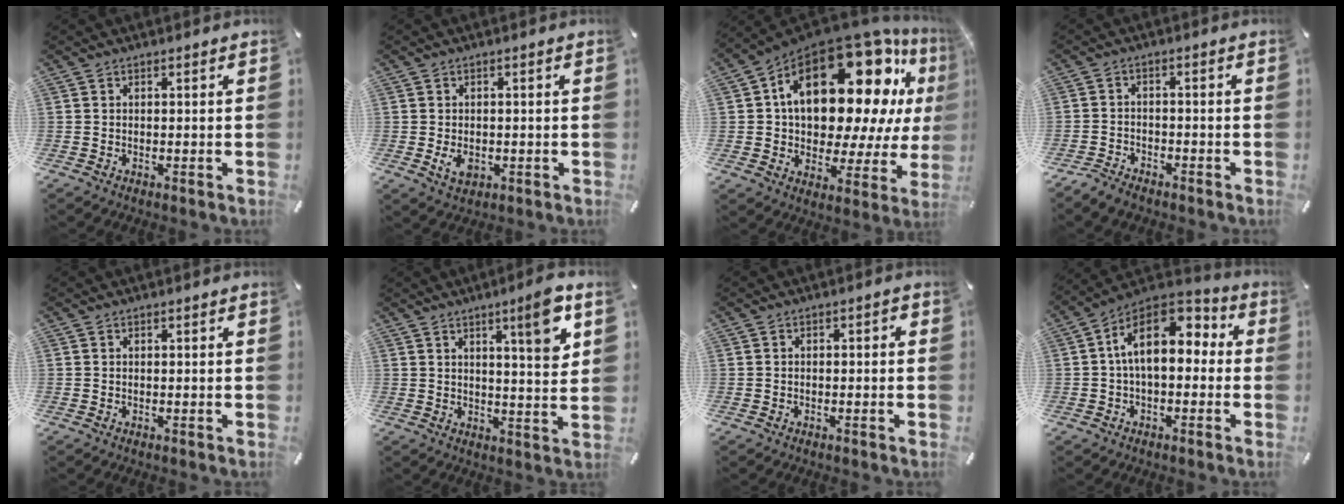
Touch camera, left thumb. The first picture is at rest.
{"total": 3.4, "force": [-0.8, 2.4, 2.3], "torque": [-0.046, -0.004, -0.018]}
{"total": 27.1, "force": [11.3, 14.0, 20.2], "torque": [-0.334, -0.081, 0.188]}
{"total": 3.3, "force": [-3.0, 1.4, 0.6], "torque": [-0.017, 0.016, -0.061]}
{"total": 0.0}
{"total": 10.0, "force": [5.1, 1.3, 8.6], "torque": [-0.116, -0.028, 0.072]}
{"total": 1.5, "force": [-1.1, 0.7, 0.9], "torque": [-0.016, 0.007, -0.022]}
{"total": 13.9, "force": [2.9, 8.0, 11.0], "torque": [-0.200, -0.010, 0.050]}